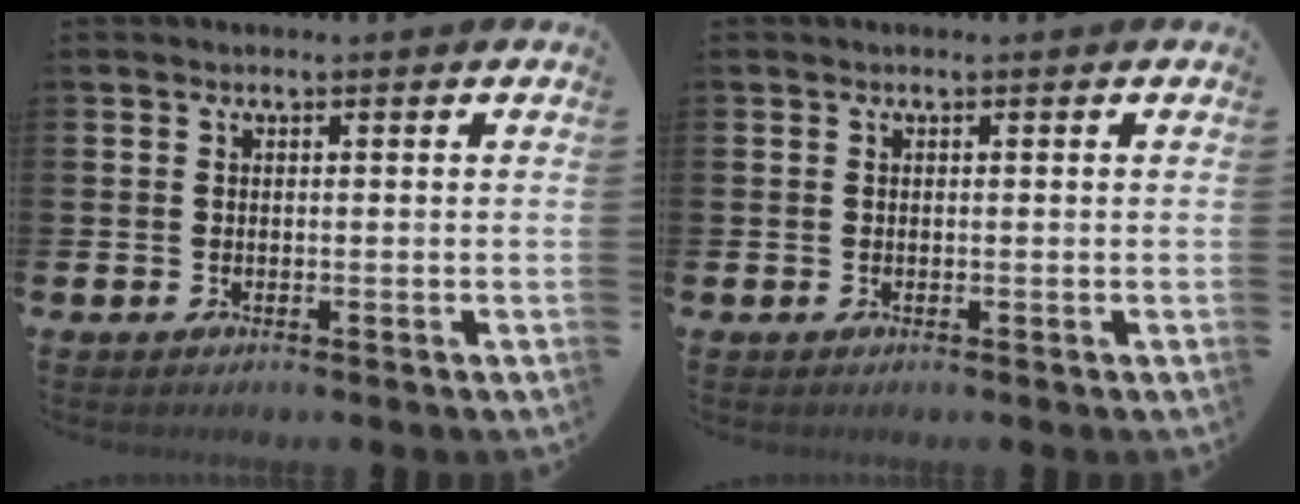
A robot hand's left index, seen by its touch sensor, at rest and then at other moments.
{"total": 0.0}